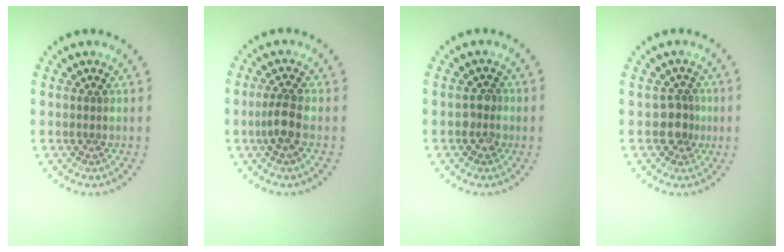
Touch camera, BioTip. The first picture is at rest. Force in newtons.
{"total": 2.1, "press": 1.9, "slide": 1.0}
{"total": 1.7, "press": 1.7, "slide": 0.3}
{"total": 2.2, "press": 1.7, "slide": 1.4}